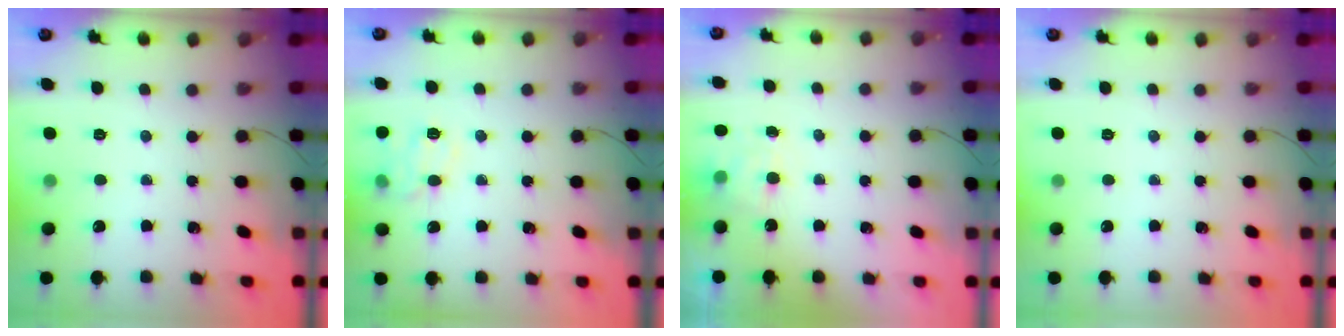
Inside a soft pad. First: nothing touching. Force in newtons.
{"total": 11.3, "press": 11.3, "slide": 0.8}
{"total": 4.9, "press": 4.8, "slide": 1.0}
{"total": 0.0}